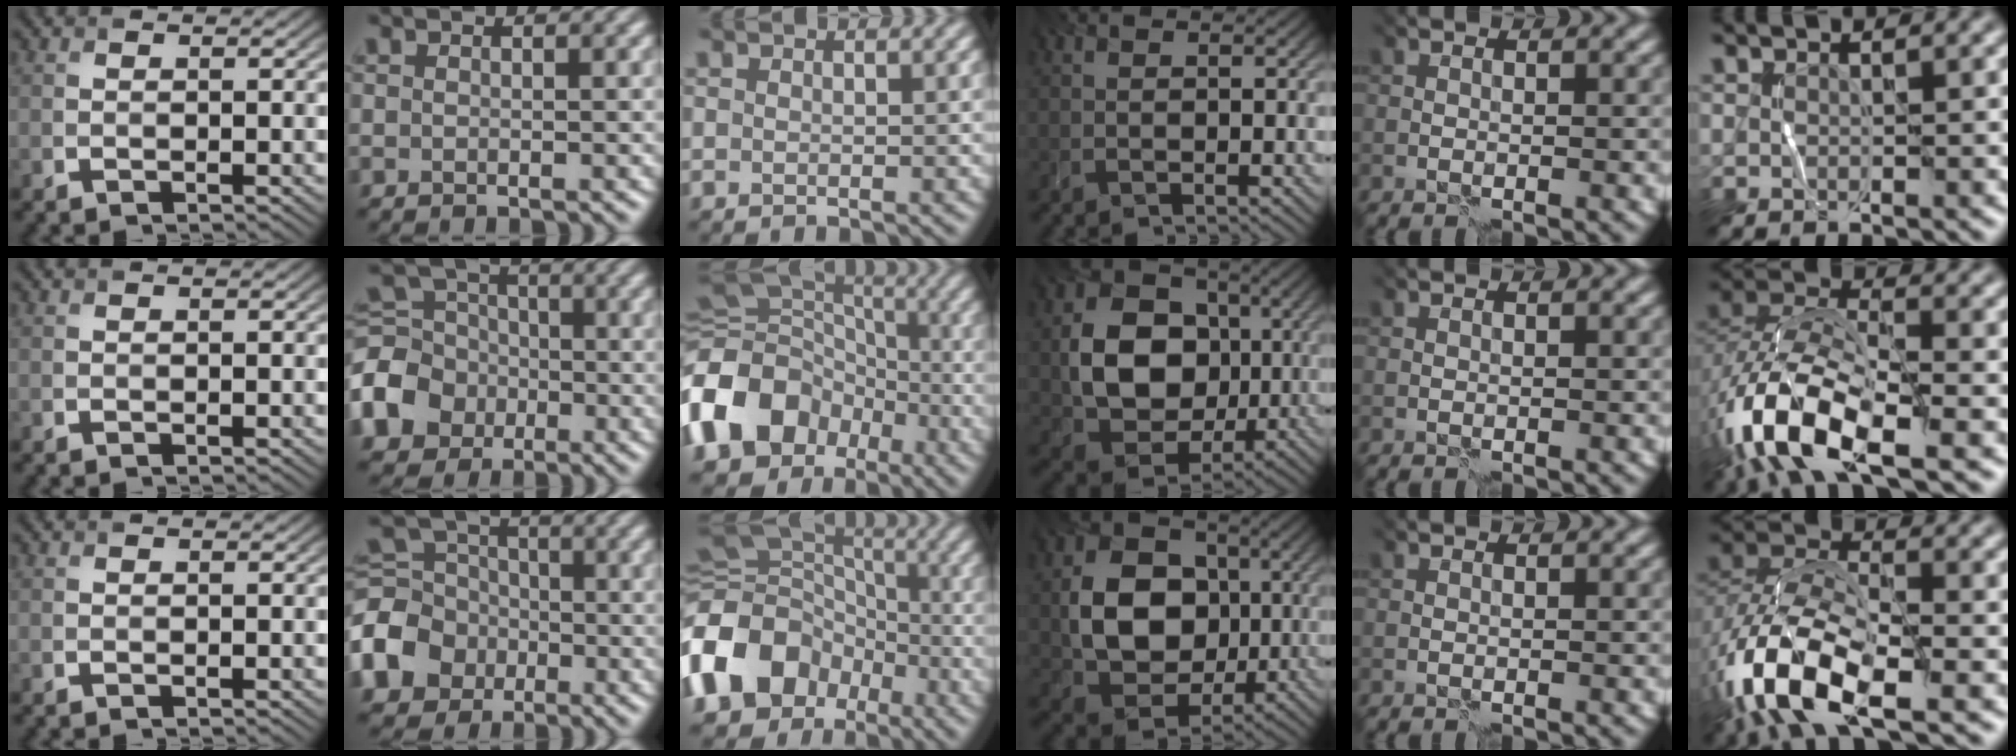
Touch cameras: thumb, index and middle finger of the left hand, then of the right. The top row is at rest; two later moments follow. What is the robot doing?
{"motion": "wrap", "object": "cellophane"}